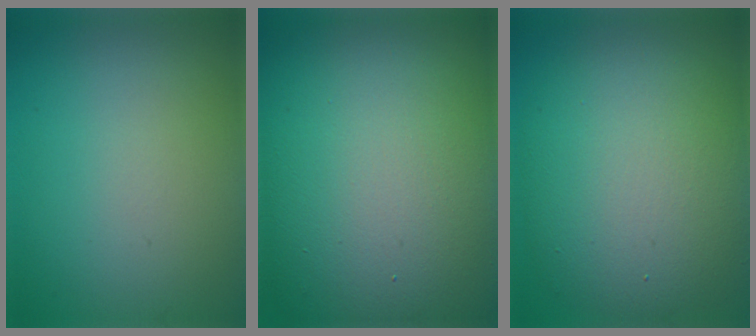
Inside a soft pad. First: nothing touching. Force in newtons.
{"total": 22.3, "press": 22.3, "slide": 1.1}
{"total": 11.8, "press": 11.7, "slide": 0.9}